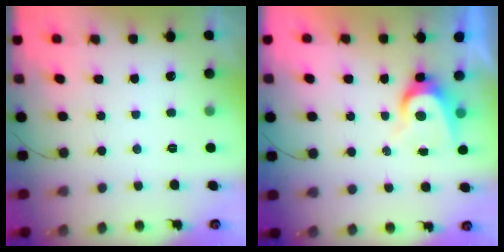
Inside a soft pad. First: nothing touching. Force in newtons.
{"total": 6.1, "press": 6.1, "slide": 0.5}